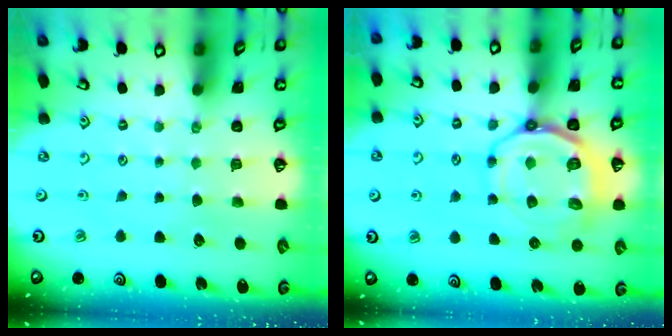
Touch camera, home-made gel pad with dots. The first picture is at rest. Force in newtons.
{"total": 13.3, "press": 13.0, "slide": 2.9}